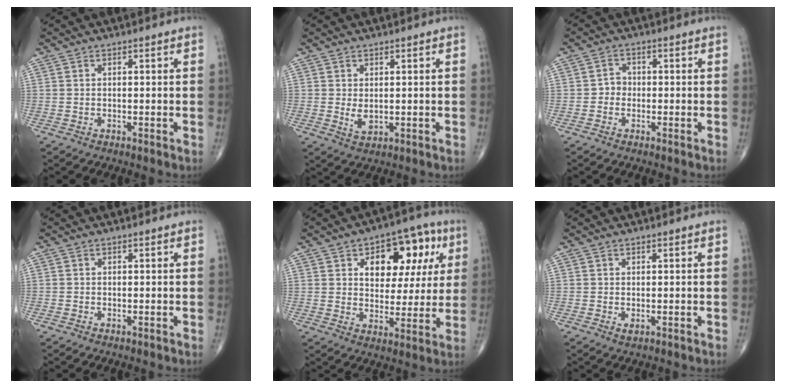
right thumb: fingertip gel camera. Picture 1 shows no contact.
{"total": 2.4, "force": [0.2, 1.4, 2.0], "torque": [-0.033, -0.008, 0.011]}
{"total": 2.2, "force": [-0.7, 2.0, 0.8], "torque": [0.002, 0.008, -0.021]}
{"total": 0.0}
{"total": 14.0, "force": [5.1, 8.5, 9.8], "torque": [-0.082, 0.002, 0.073]}
{"total": 0.7, "force": [0.0, 0.4, 0.7], "torque": [-0.010, -0.002, 0.001]}